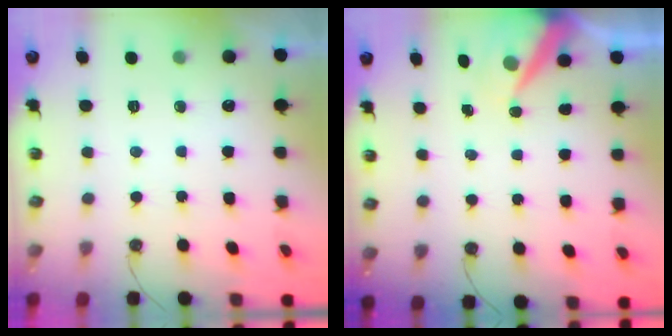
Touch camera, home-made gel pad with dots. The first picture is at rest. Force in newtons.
{"total": 6.8, "press": 6.8, "slide": 0.5}